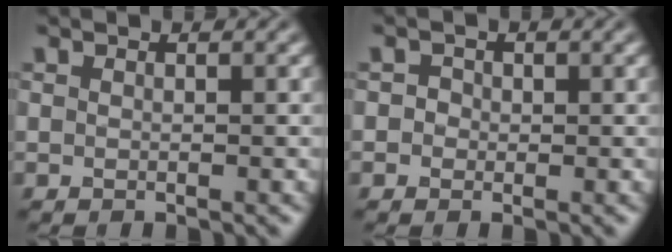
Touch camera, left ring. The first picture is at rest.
{"total": 1.3, "force": [0.2, 1.2, 0.4], "torque": [0.006, 0.001, -0.005]}